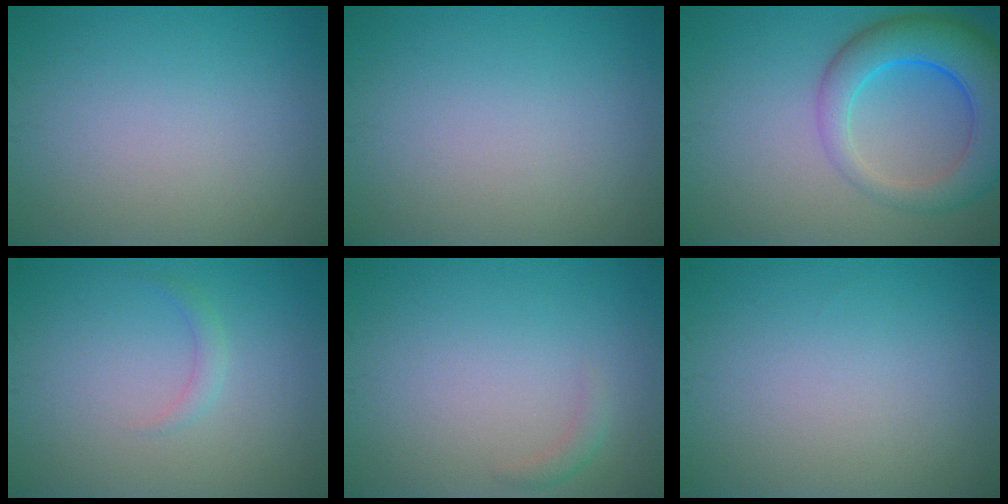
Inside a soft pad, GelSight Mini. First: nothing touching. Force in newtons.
{"total": 0.0}
{"total": 8.1, "press": 8.1, "slide": 0.4}
{"total": 1.1, "press": 1.1, "slide": 0.1}
{"total": 1.0, "press": 1.0, "slide": 0.1}
{"total": 0.0}